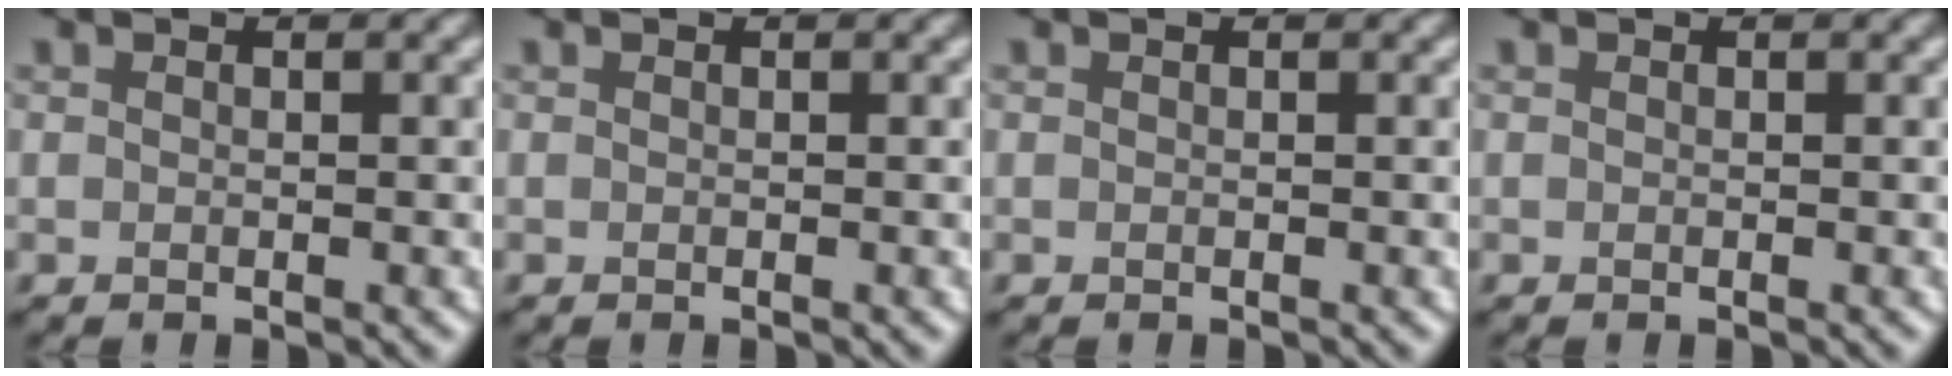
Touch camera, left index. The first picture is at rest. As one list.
[{"total": 0.0}, {"total": 0.0}, {"total": 0.0}]